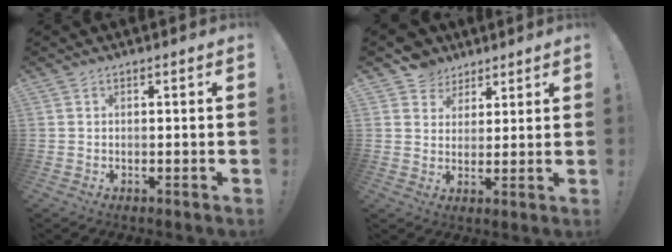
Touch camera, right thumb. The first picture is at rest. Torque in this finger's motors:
{"motor_torque": [0.62, 0.76, 0.37, 0.34, -0.02]}